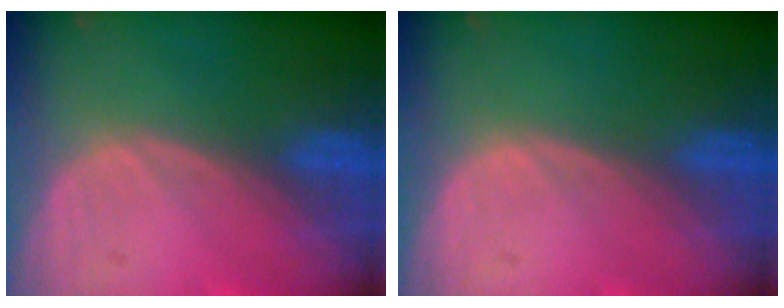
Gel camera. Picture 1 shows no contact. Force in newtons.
{"total": 0.0}